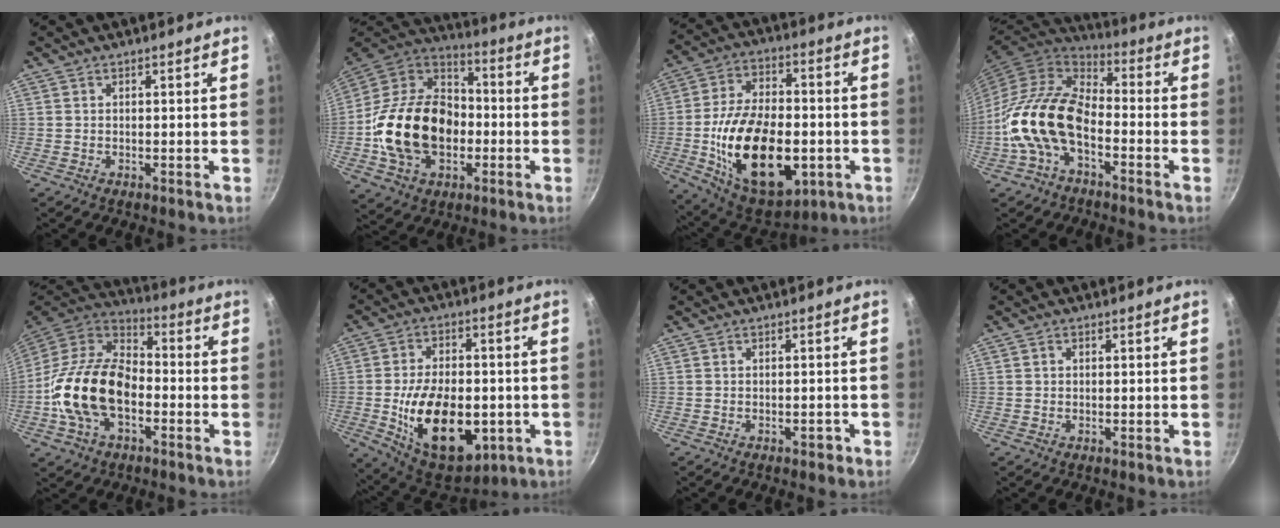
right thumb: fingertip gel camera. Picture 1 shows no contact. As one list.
[{"total": 23.7, "force": [-3.8, 16.9, 16.2], "torque": [-0.263, 0.046, -0.072]}, {"total": 25.1, "force": [-4.9, 14.5, 19.9], "torque": [-0.326, 0.018, -0.068]}, {"total": 15.8, "force": [-5.0, 9.3, 11.8], "torque": [-0.205, 0.046, -0.112]}, {"total": 20.3, "force": [-4.3, 12.8, 15.1], "torque": [-0.256, 0.038, -0.097]}, {"total": 20.5, "force": [-4.1, 12.1, 16.0], "torque": [-0.239, 0.006, -0.050]}, {"total": 1.2, "force": [-0.7, 0.7, 0.7], "torque": [-0.003, 0.013, -0.005]}, {"total": 0.8, "force": [0.2, 0.7, 0.4], "torque": [-0.005, 0.004, 0.003]}]